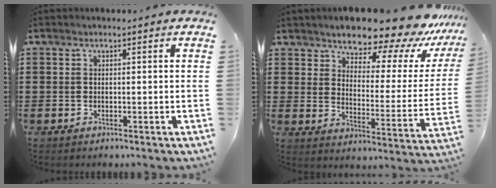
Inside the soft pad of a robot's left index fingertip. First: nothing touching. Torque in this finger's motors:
{"motor_torque": [2.14, 0.00, 1.05, 0.19]}